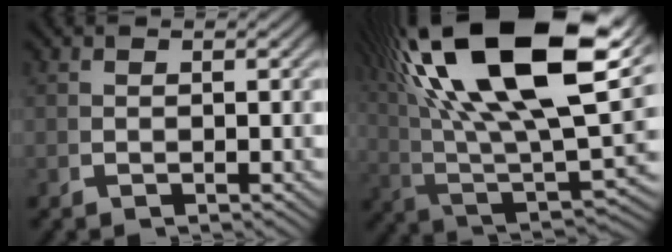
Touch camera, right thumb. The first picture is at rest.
{"total": 19.2, "force": [3.2, 10.3, 16.0], "torque": [-0.293, -0.032, 0.076]}